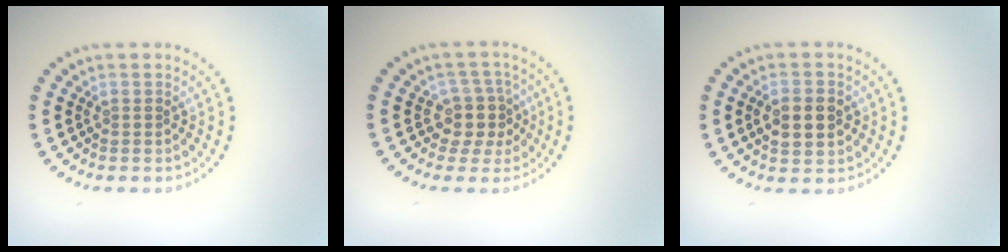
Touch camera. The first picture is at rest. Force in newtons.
{"total": 2.9, "press": 2.3, "slide": 1.7}
{"total": 4.1, "press": 4.1, "slide": 0.3}